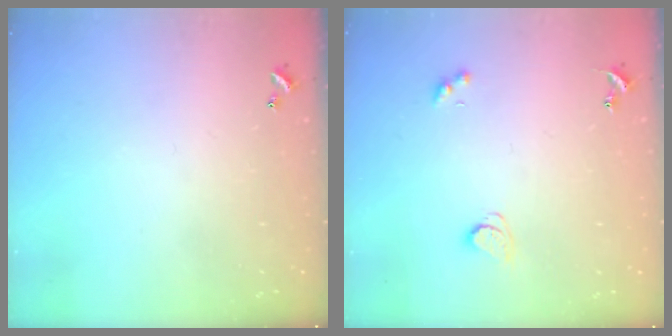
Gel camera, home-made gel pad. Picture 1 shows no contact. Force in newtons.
{"total": 2.3, "press": 2.2, "slide": 0.7}